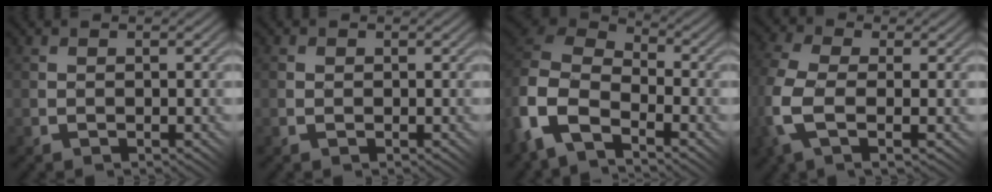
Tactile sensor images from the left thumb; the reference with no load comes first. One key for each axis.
{"total": 1.0, "fx": 0.2, "fy": 0.9, "fz": 0.2, "tx": -0.001, "ty": 0.004, "tz": 0.003}
{"total": 11.9, "fx": -5.4, "fy": 7.7, "fz": 7.3, "tx": -0.185, "ty": -0.042, "tz": -0.094}
{"total": 8.9, "fx": -1.8, "fy": 5.0, "fz": 7.1, "tx": -0.219, "ty": -0.008, "tz": -0.041}